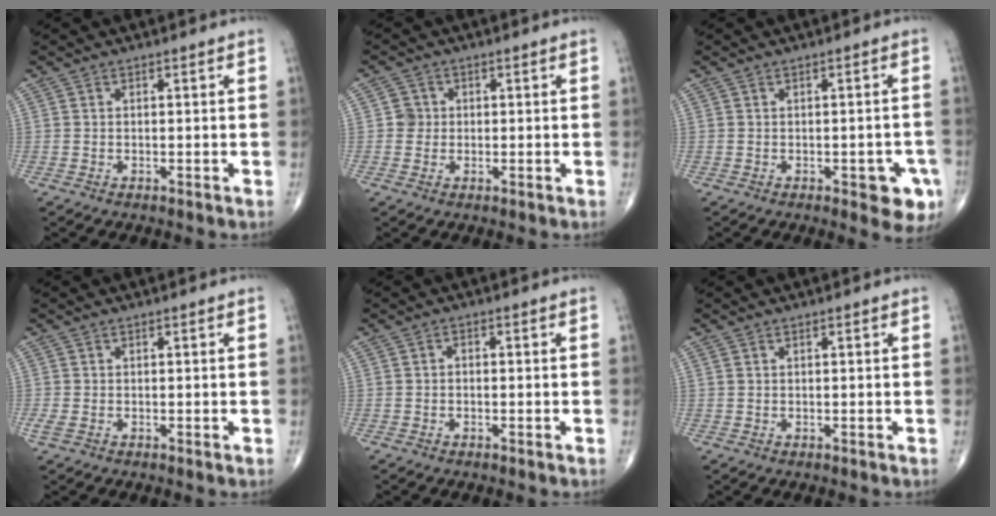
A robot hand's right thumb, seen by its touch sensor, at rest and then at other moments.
{"total": 2.5, "force": [0.1, 2.4, 0.4], "torque": [0.012, 0.006, -0.002]}
{"total": 6.4, "force": [-2.5, 2.7, 5.2], "torque": [-0.039, 0.004, -0.024]}
{"total": 1.5, "force": [-0.2, 1.0, 1.1], "torque": [-0.030, -0.005, -0.005]}
{"total": 0.8, "force": [-0.2, 0.6, 0.6], "torque": [-0.005, 0.003, -0.006]}
{"total": 0.5, "force": [0.4, 0.2, 0.3], "torque": [-0.009, 0.007, 0.010]}